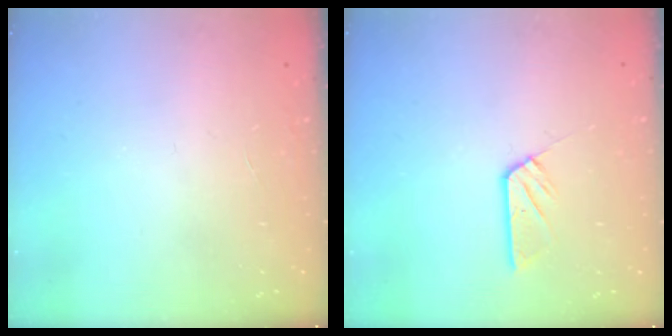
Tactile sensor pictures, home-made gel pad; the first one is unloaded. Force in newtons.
{"total": 5.8, "press": 5.8, "slide": 0.3}